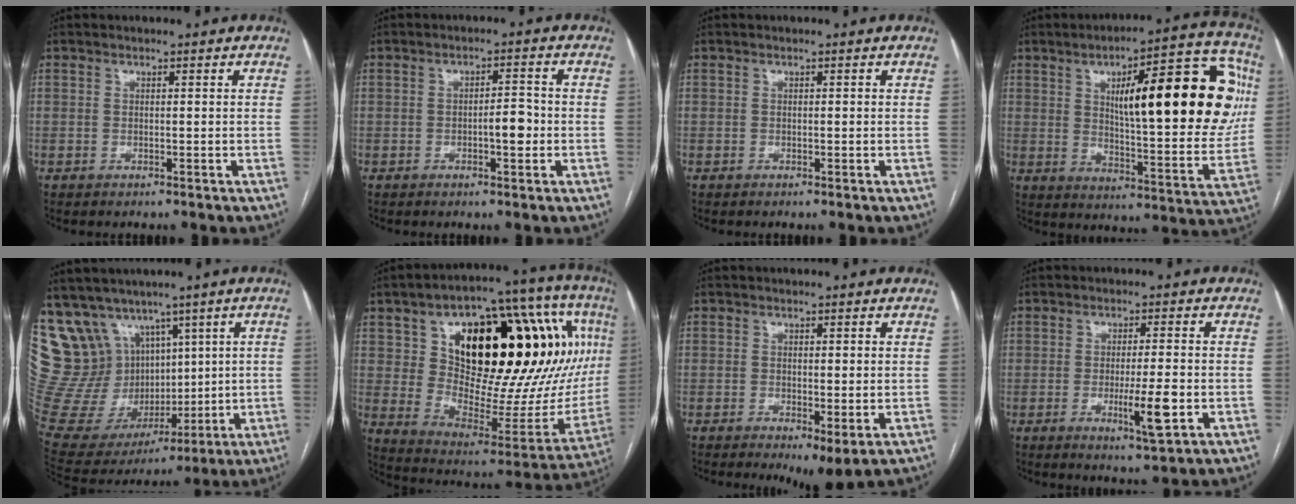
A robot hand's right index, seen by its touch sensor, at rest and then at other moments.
{"total": 3.6, "force": [-0.9, 1.1, 3.3], "torque": [-0.047, 0.004, -0.012]}
{"total": 0.0}
{"total": 25.7, "force": [6.6, 6.1, 24.1], "torque": [-0.314, 0.027, 0.093]}
{"total": 22.6, "force": [11.1, 17.0, 9.9], "torque": [-0.229, 0.071, 0.239]}
{"total": 36.2, "force": [10.3, 14.1, 31.7], "torque": [-0.370, 0.083, 0.186]}
{"total": 4.5, "force": [-1.5, 1.4, 4.0], "torque": [-0.054, -0.012, -0.016]}
{"total": 6.3, "force": [-1.7, 0.4, 6.0], "torque": [-0.100, -0.012, -0.024]}